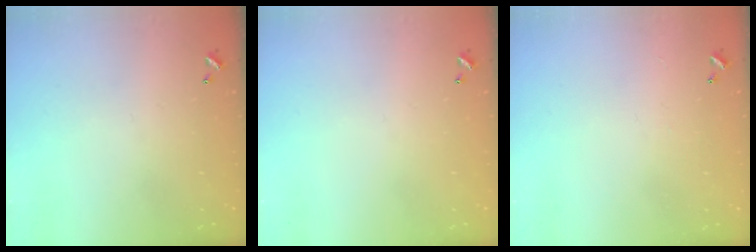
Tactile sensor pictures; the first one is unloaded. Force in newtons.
{"total": 0.0}
{"total": 0.6, "press": 0.2, "slide": 0.6}